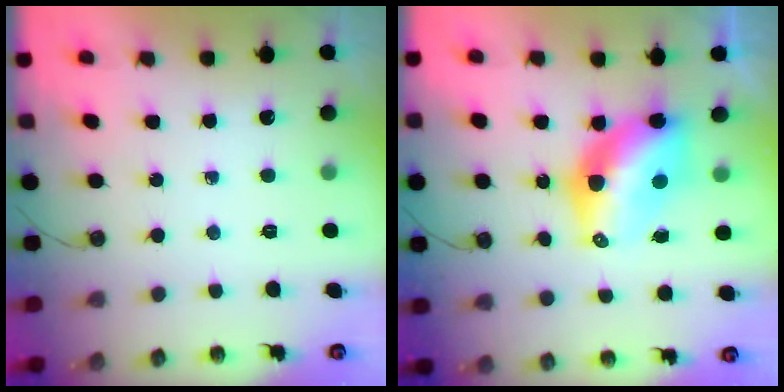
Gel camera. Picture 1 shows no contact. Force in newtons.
{"total": 9.5, "press": 9.5, "slide": 0.9}